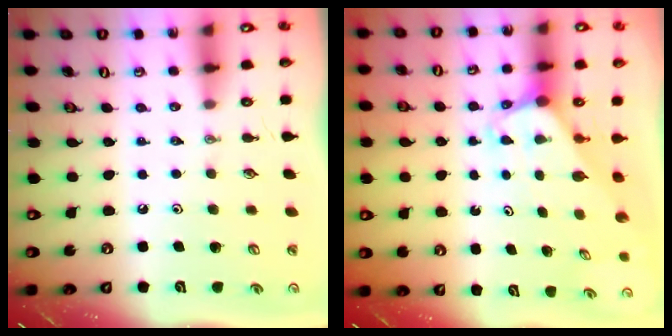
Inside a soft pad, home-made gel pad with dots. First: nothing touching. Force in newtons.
{"total": 1.9, "press": 1.9, "slide": 0.1}